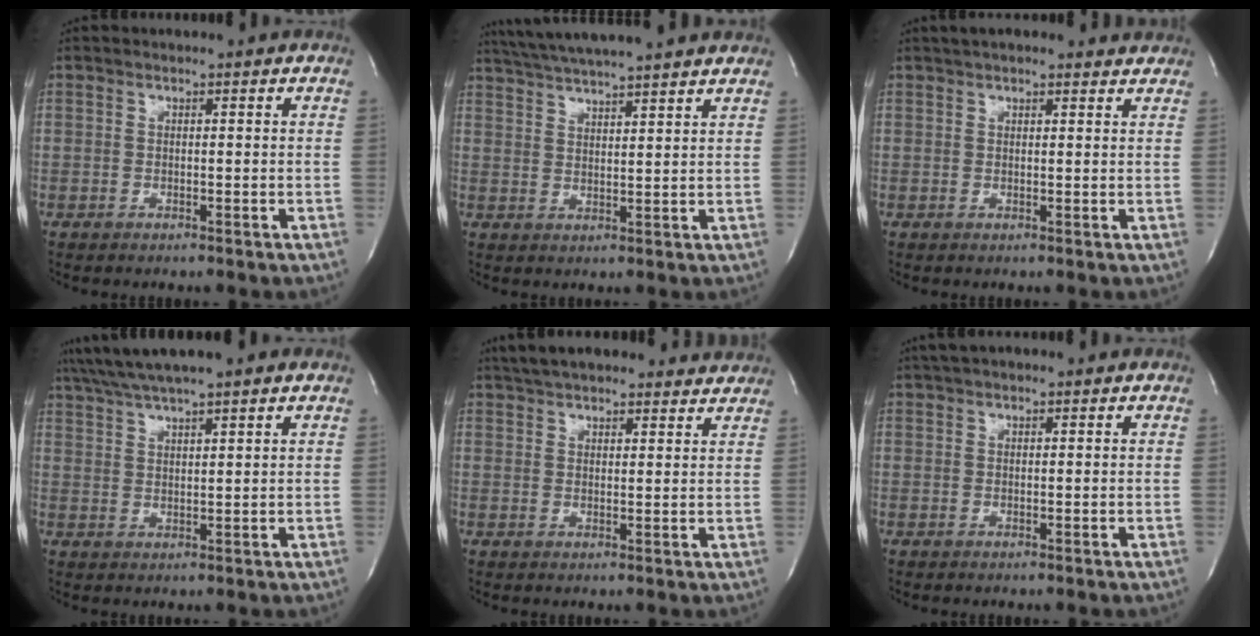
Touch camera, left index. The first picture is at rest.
{"total": 16.5, "force": [14.5, 1.0, 7.9], "torque": [-0.141, 0.037, 0.209]}
{"total": 8.6, "force": [7.7, 2.1, 3.3], "torque": [-0.040, 0.024, 0.091]}
{"total": 10.2, "force": [8.5, 0.5, 5.7], "torque": [-0.106, 0.037, 0.129]}
{"total": 17.8, "force": [16.1, 4.2, 6.3], "torque": [-0.097, 0.030, 0.215]}
{"total": 4.3, "force": [3.4, 1.0, 2.4], "torque": [-0.041, 0.032, 0.056]}